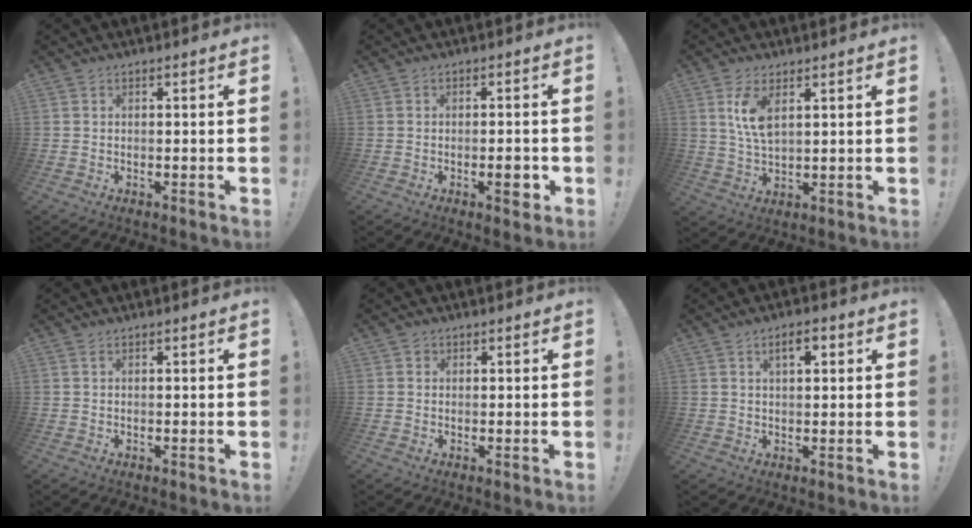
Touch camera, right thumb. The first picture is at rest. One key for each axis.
{"total": 4.2, "fx": -1.6, "fy": 1.0, "fz": 3.7, "tx": -0.045, "ty": 0.002, "tz": -0.027}
{"total": 7.5, "fx": 3.2, "fy": 3.4, "fz": 5.9, "tx": -0.123, "ty": -0.012, "tz": 0.053}
{"total": 0.7, "fx": 0.3, "fy": 0.1, "fz": 0.6, "tx": -0.015, "ty": 0.001, "tz": 0.005}
{"total": 1.0, "fx": 0.5, "fy": 0.8, "fz": 0.1, "tx": 0.002, "ty": 0.000, "tz": 0.010}
{"total": 4.4, "fx": 1.9, "fy": 1.7, "fz": 3.5, "tx": -0.051, "ty": -0.001, "tz": 0.027}